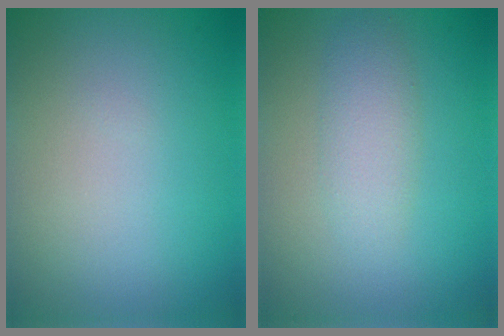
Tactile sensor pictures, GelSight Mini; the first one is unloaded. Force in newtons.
{"total": 2.5, "press": 2.5, "slide": 0.0}